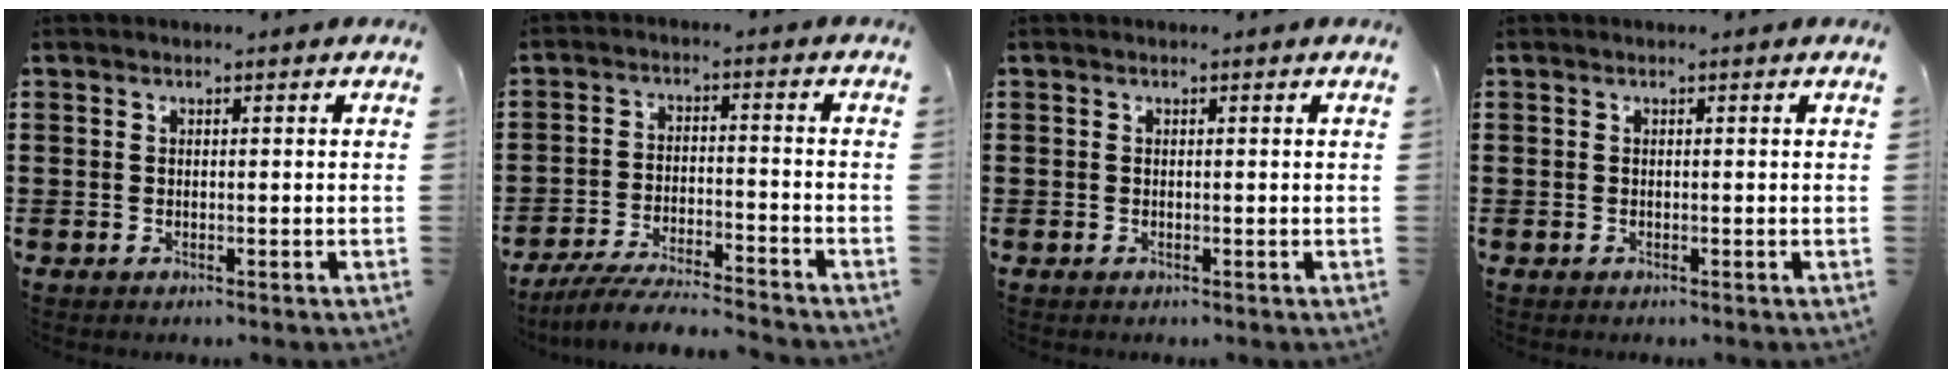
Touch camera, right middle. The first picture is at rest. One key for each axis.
{"total": 6.3, "fx": -5.9, "fy": 0.3, "fz": 2.2, "tx": -0.044, "ty": -0.006, "tz": -0.114}
{"total": 0.0}
{"total": 0.0}